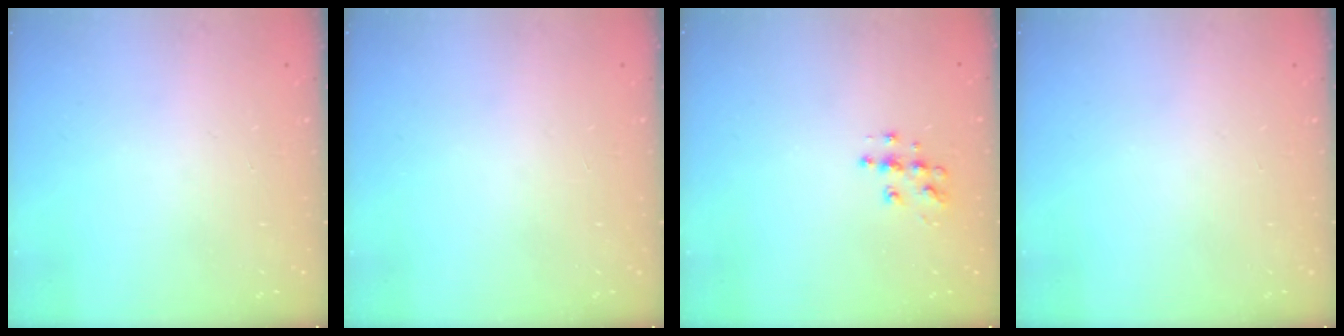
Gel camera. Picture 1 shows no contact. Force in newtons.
{"total": 0.0}
{"total": 7.5, "press": 7.5, "slide": 0.3}
{"total": 0.0}